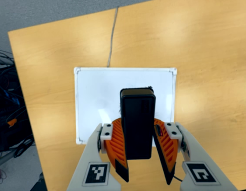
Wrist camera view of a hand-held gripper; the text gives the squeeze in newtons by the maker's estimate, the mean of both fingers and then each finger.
{"total": 9.7, "left": 9.6, "right": 9.7}